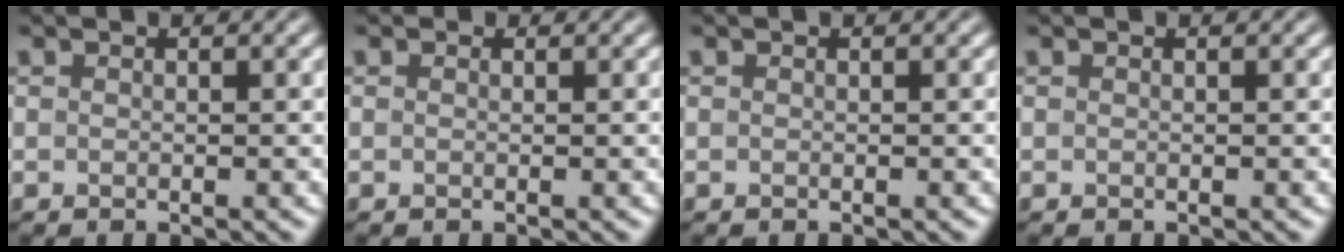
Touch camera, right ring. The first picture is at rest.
{"total": 0.0}
{"total": 0.0}
{"total": 0.0}